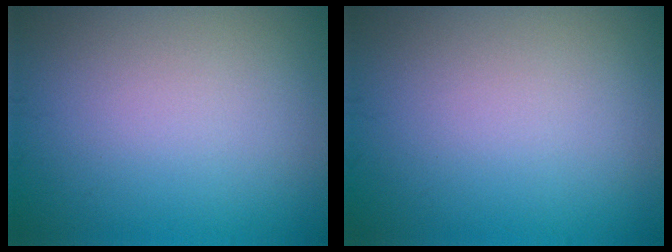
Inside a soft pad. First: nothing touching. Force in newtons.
{"total": 0.0}